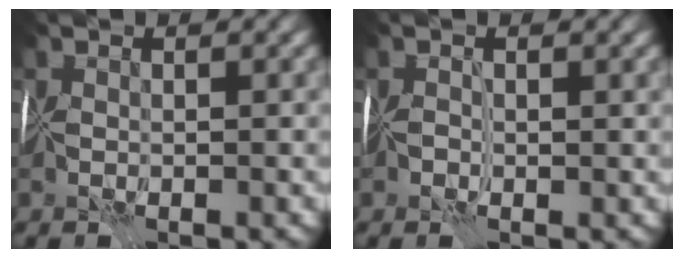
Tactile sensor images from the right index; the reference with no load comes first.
{"total": 1.1, "force": [0.2, -0.8, -0.7], "torque": [0.020, 0.000, 0.002]}